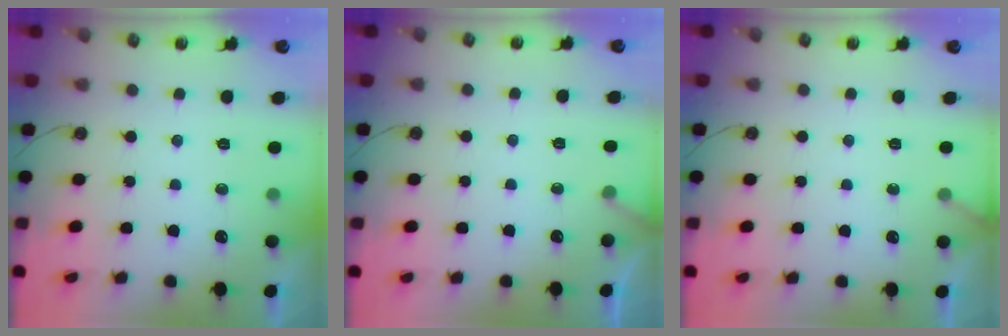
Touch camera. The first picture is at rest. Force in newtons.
{"total": 4.1, "press": 4.1, "slide": 0.3}
{"total": 1.7, "press": 1.7, "slide": 0.1}